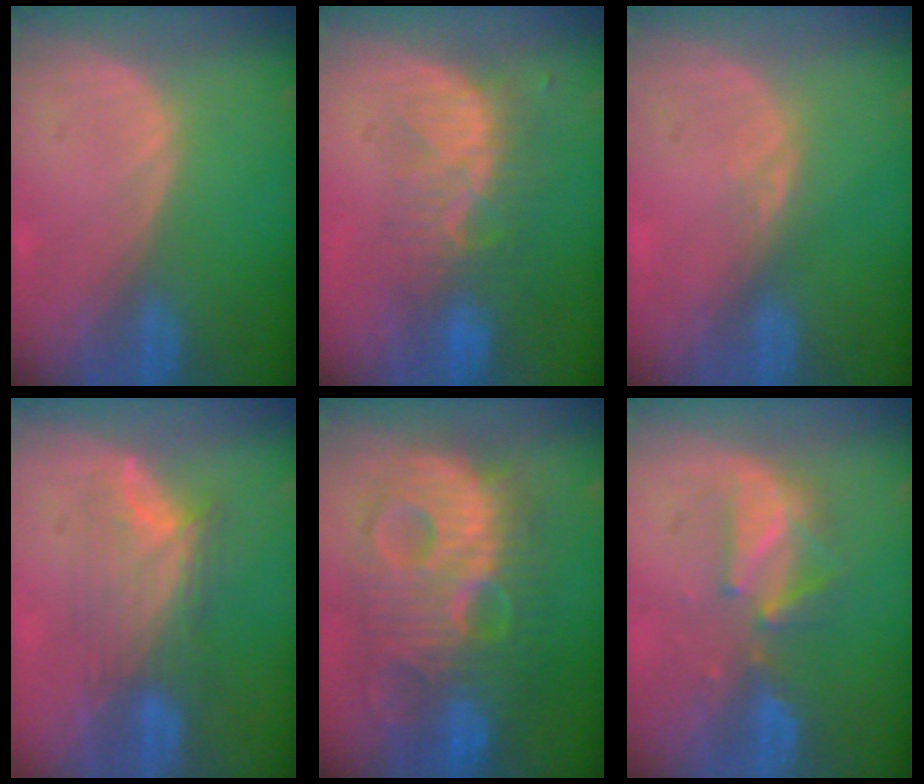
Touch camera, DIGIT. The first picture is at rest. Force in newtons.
{"total": 8.1, "press": 7.3, "slide": 3.6}
{"total": 1.5, "press": 1.3, "slide": 0.8}
{"total": 7.0, "press": 6.8, "slide": 1.9}
{"total": 13.7, "press": 13.7, "slide": 1.1}
{"total": 5.7, "press": 5.7, "slide": 0.6}